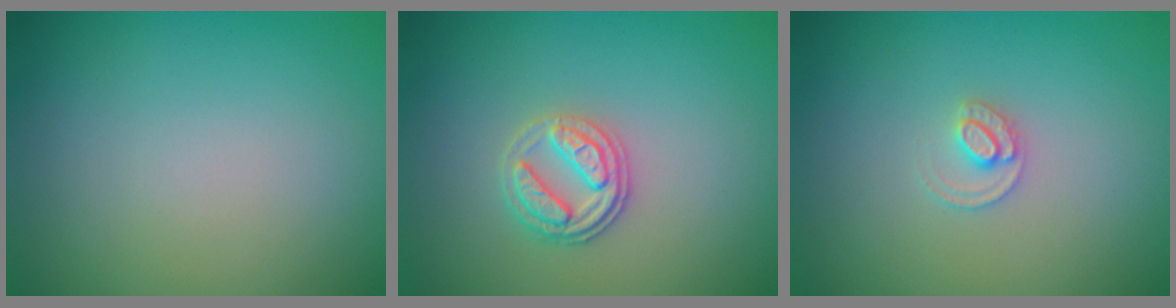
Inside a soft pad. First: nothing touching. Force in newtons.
{"total": 2.7, "press": 2.6, "slide": 0.8}
{"total": 1.5, "press": 1.5, "slide": 0.2}